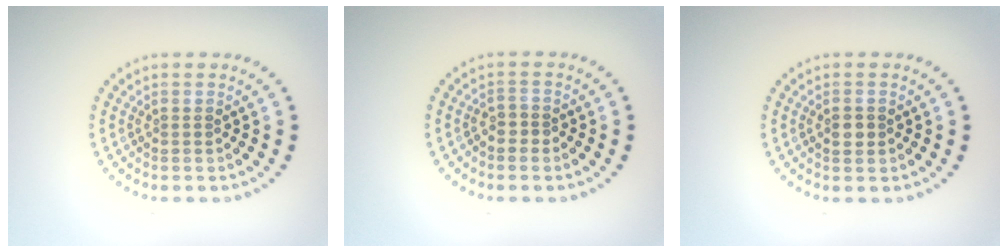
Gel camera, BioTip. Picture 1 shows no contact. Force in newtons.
{"total": 1.5, "press": 1.3, "slide": 0.8}
{"total": 1.6, "press": 1.6, "slide": 0.2}